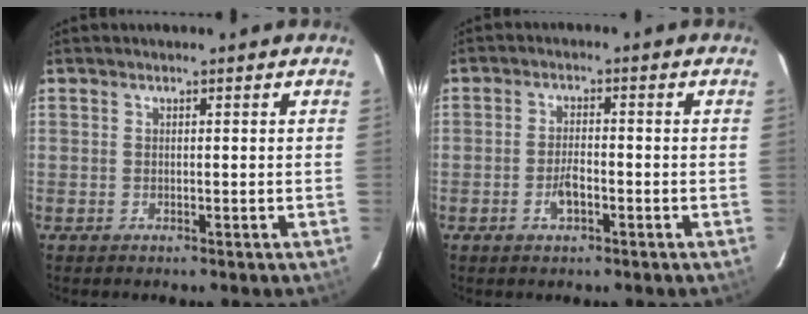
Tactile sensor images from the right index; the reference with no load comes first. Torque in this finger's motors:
{"motor_torque": [0.03, 0.08, 0.01, -0.01]}